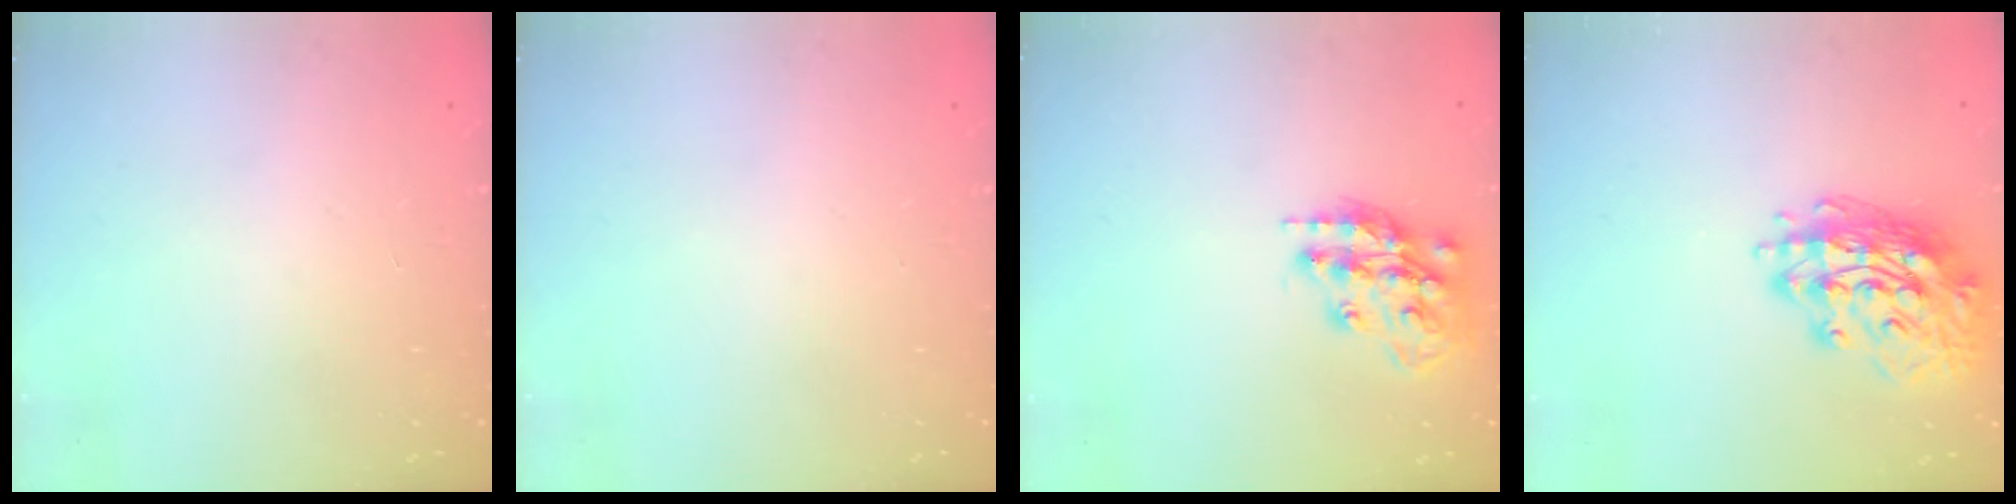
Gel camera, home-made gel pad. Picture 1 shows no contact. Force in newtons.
{"total": 0.0}
{"total": 15.5, "press": 15.5, "slide": 1.1}
{"total": 15.7, "press": 15.7, "slide": 1.3}